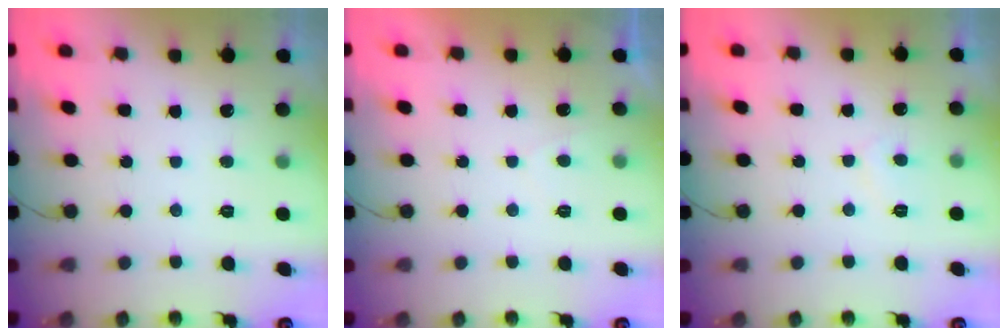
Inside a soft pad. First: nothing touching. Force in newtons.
{"total": 0.9, "press": 0.7, "slide": 0.5}
{"total": 4.1, "press": 4.1, "slide": 0.5}